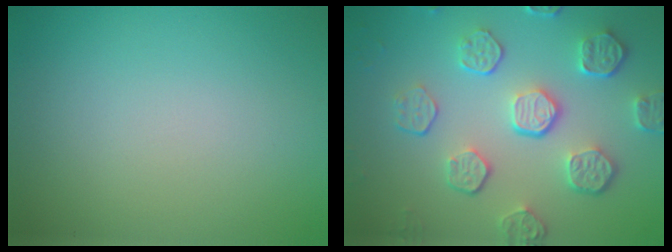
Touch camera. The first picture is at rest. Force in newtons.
{"total": 5.7, "press": 4.2, "slide": 3.9}